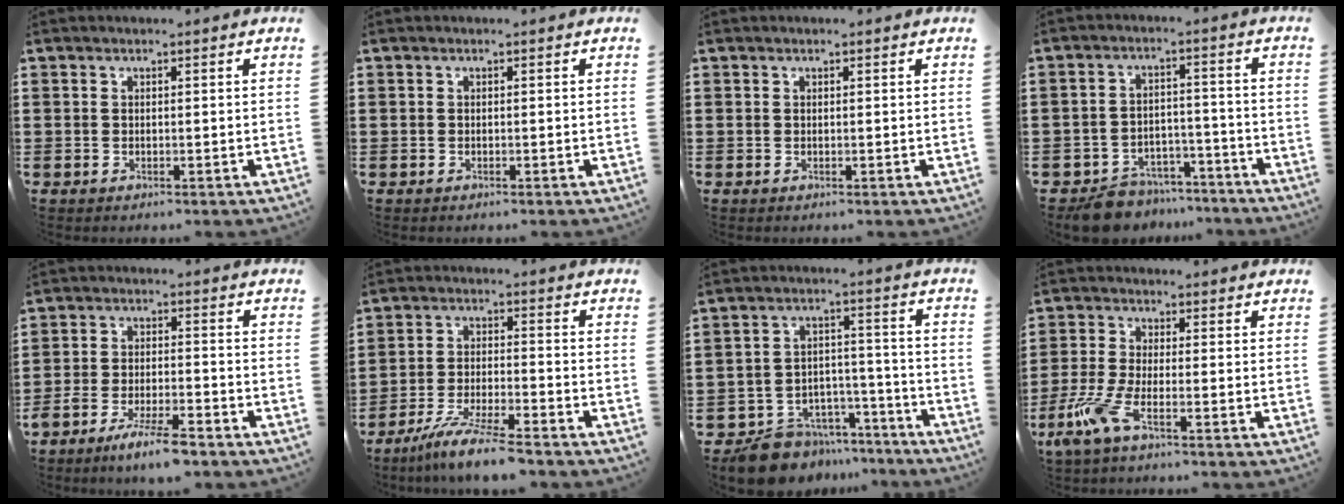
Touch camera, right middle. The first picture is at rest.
{"total": 0.0}
{"total": 0.0}
{"total": 6.3, "force": [-6.0, 1.7, 0.6], "torque": [-0.014, 0.021, -0.121]}
{"total": 6.1, "force": [-5.0, 0.7, 3.3], "torque": [-0.071, -0.007, -0.094]}
{"total": 7.5, "force": [-6.6, -0.2, 3.6], "torque": [-0.078, -0.014, -0.127]}
{"total": 8.5, "force": [-8.0, 2.7, 0.9], "torque": [-0.024, 0.030, -0.157]}
{"total": 5.8, "force": [-3.2, 1.2, 4.7], "torque": [-0.128, -0.022, -0.067]}